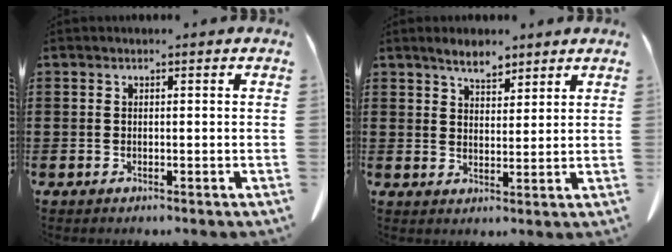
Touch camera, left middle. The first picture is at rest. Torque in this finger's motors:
{"motor_torque": [0.75, -0.67, 0.11, 0.06]}